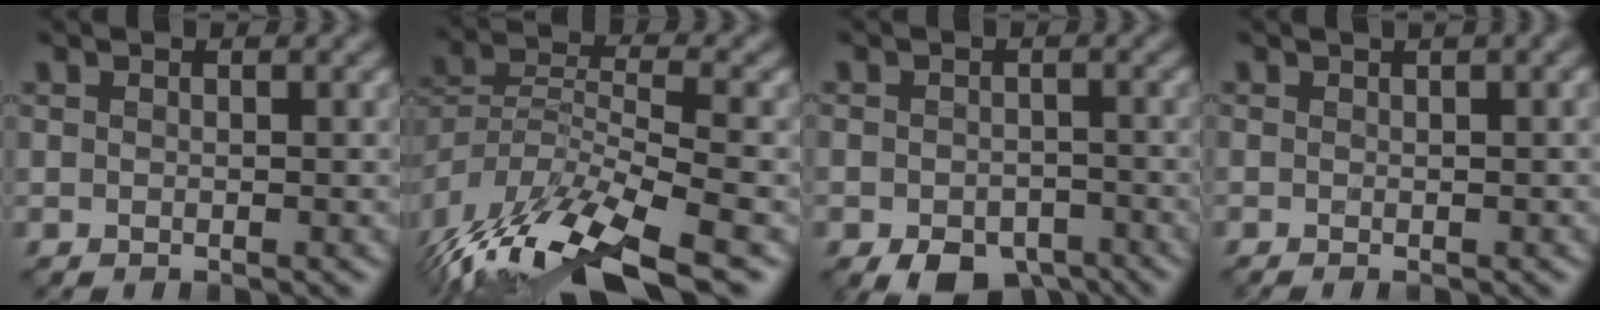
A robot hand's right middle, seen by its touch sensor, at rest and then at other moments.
{"total": 13.1, "force": [-8.4, 4.4, 8.9], "torque": [-0.182, -0.005, -0.140]}
{"total": 5.2, "force": [-3.3, 3.0, 2.7], "torque": [-0.038, -0.014, -0.051]}
{"total": 4.0, "force": [0.5, 1.4, 3.7], "torque": [-0.026, 0.010, 0.003]}